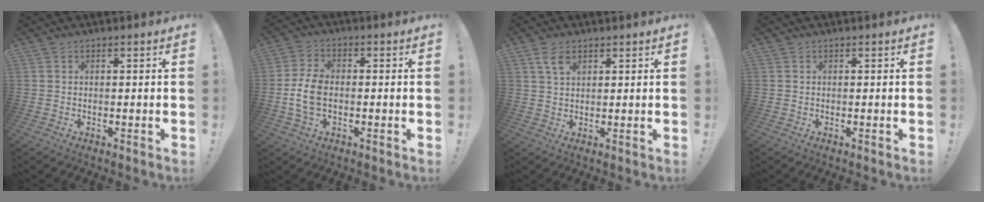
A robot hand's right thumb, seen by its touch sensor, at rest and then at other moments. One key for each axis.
{"total": 8.4, "fx": -1.1, "fy": 5.3, "fz": 6.4, "tx": -0.126, "ty": 0.001, "tz": -0.017}
{"total": 4.9, "fx": 2.7, "fy": 2.6, "fz": 3.0, "tx": -0.051, "ty": -0.008, "tz": 0.050}
{"total": 0.0}